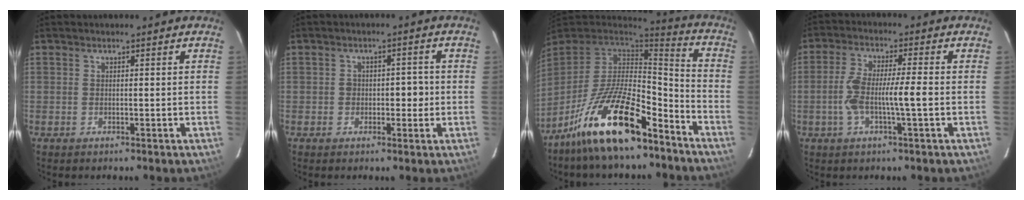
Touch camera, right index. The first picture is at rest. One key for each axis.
{"total": 4.0, "fx": -0.6, "fy": 2.5, "fz": 3.1, "tx": -0.042, "ty": 0.020, "tz": -0.004}
{"total": 20.9, "fx": -14.3, "fy": 5.6, "fz": 14.2, "tx": -0.271, "ty": -0.007, "tz": -0.253}
{"total": 7.7, "fx": -1.6, "fy": 0.8, "fz": 7.5, "tx": -0.151, "ty": 0.013, "tz": -0.031}